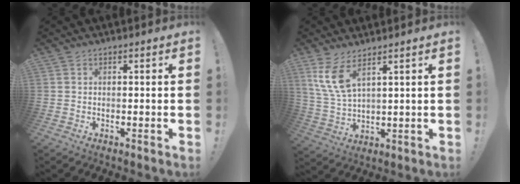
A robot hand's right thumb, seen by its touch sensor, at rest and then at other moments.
{"total": 9.0, "force": [5.3, 3.1, 6.6], "torque": [-0.135, -0.025, 0.102]}